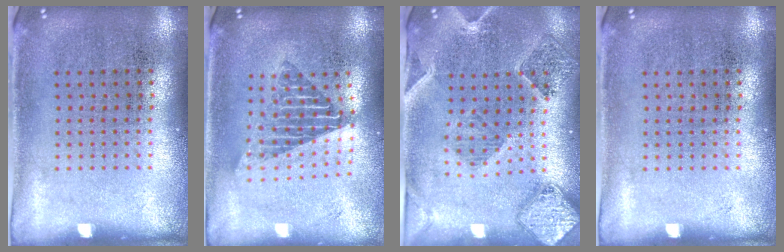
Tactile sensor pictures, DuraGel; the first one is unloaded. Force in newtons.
{"total": 1.7, "press": 1.4, "slide": 1.0}
{"total": 1.6, "press": 1.6, "slide": 0.3}
{"total": 0.0}